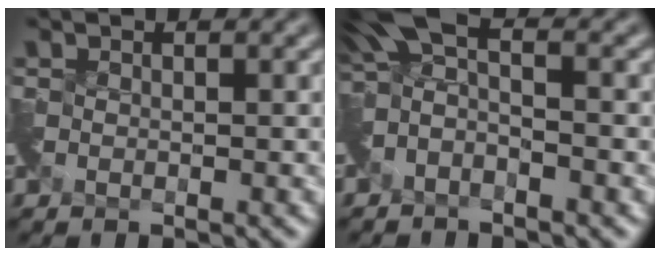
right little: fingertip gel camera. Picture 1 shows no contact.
{"total": 3.8, "force": [-0.6, 1.8, 3.3], "torque": [-0.060, 0.007, -0.023]}